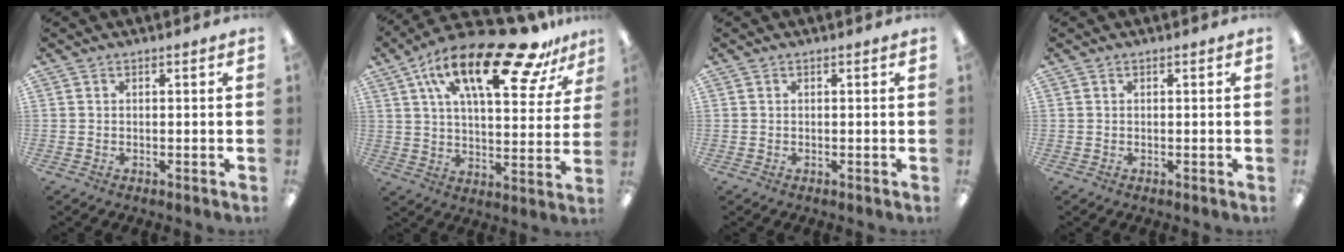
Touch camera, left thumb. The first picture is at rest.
{"total": 24.8, "force": [14.8, 9.2, 17.6], "torque": [-0.280, -0.078, 0.242]}
{"total": 0.0}
{"total": 0.0}